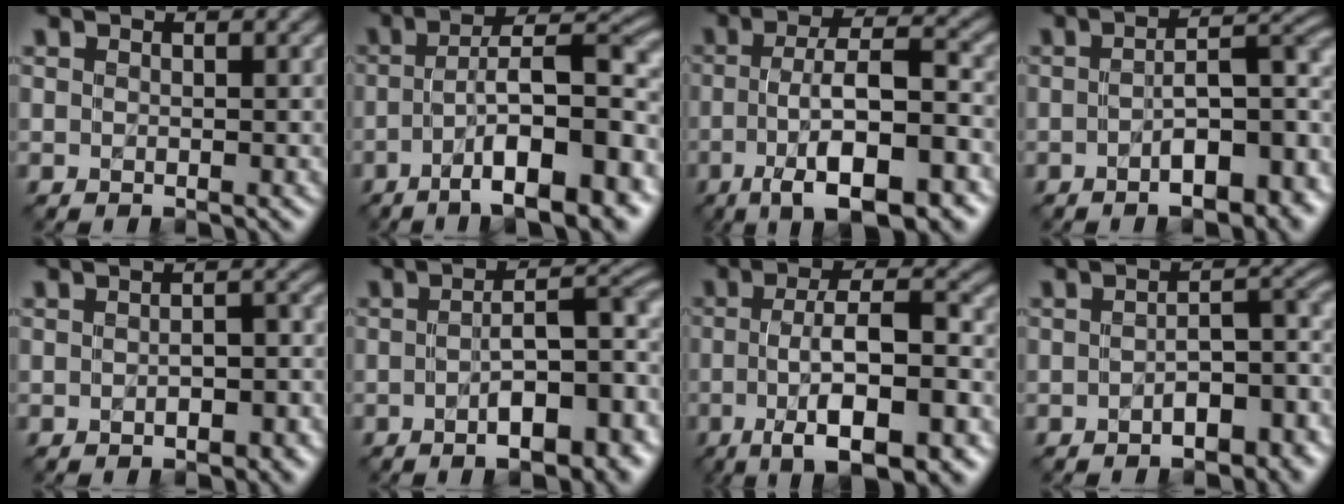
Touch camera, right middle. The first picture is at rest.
{"total": 11.4, "force": [-4.8, 3.0, 9.9], "torque": [-0.145, 0.014, -0.069]}
{"total": 10.1, "force": [-3.8, 3.1, 8.8], "torque": [-0.145, 0.004, -0.059]}
{"total": 8.8, "force": [-3.2, 3.3, 7.4], "torque": [-0.095, 0.009, -0.044]}
{"total": 3.5, "force": [-1.3, 1.7, 2.8], "torque": [-0.032, 0.001, -0.012]}
{"total": 9.8, "force": [-3.3, 3.6, 8.5], "torque": [-0.110, 0.007, -0.044]}
{"total": 9.2, "force": [-2.7, 2.7, 8.4], "torque": [-0.134, 0.003, -0.042]}
{"total": 5.9, "force": [-2.9, 2.5, 4.4], "torque": [-0.053, 0.006, -0.044]}